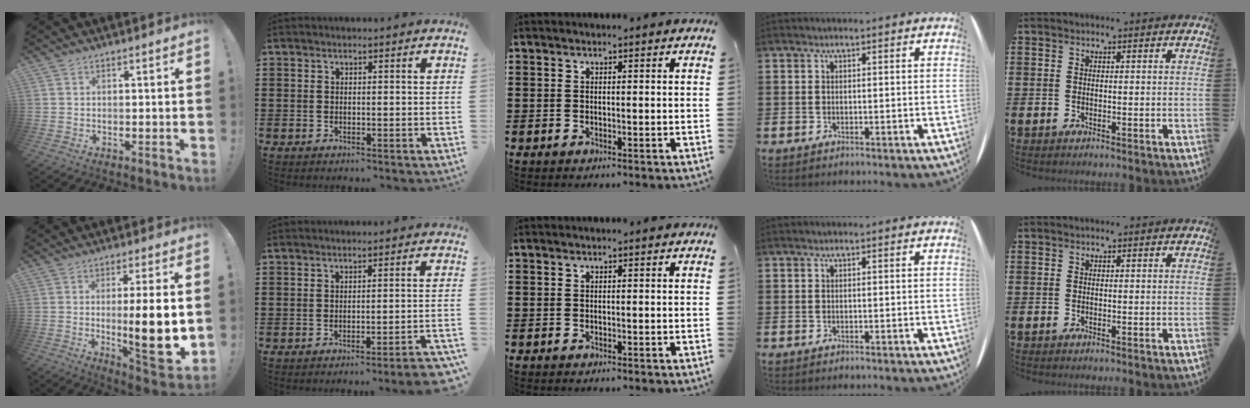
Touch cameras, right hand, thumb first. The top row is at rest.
{"thumb": {"total": 14.1, "force": [-0.6, 2.2, 13.9], "torque": [-0.206, -0.017, -0.008]}, "index": {"total": 2.7, "force": [-2.2, -0.6, 1.5], "torque": [-0.025, -0.008, -0.045]}}